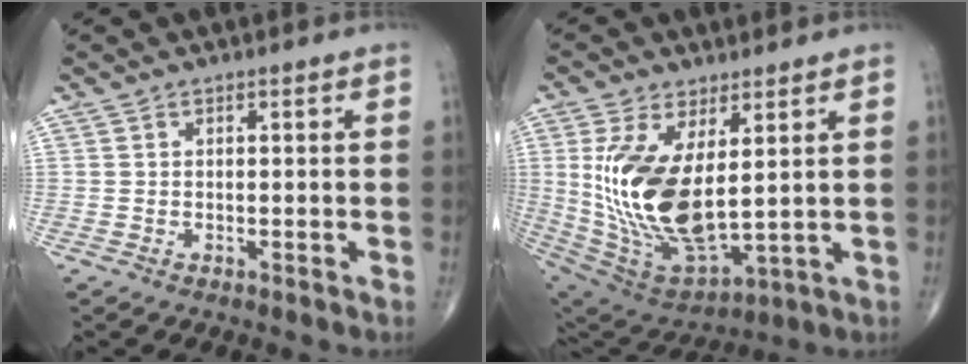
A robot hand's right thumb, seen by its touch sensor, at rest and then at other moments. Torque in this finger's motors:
{"motor_torque": [1.67, 3.34, 2.17, 0.49, 0.24]}